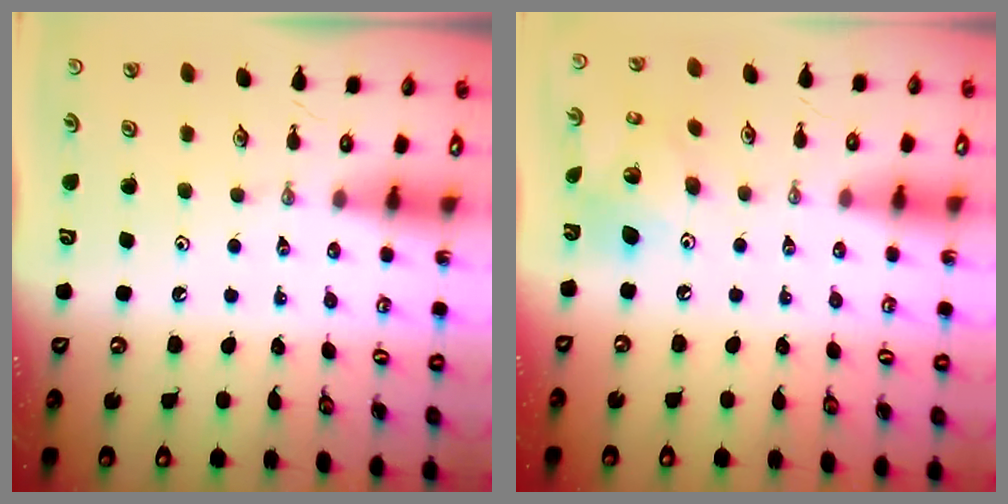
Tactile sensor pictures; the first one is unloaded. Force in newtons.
{"total": 10.6, "press": 10.6, "slide": 0.8}